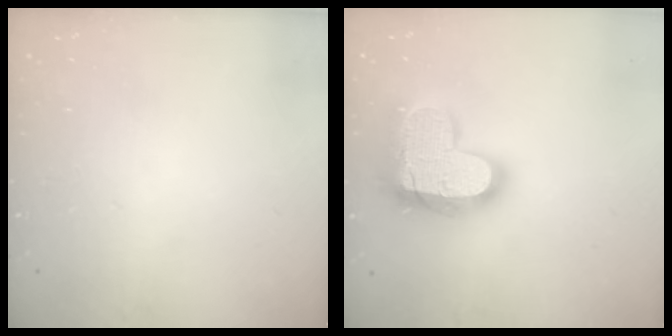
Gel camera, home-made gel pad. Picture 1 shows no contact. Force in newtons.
{"total": 23.7, "press": 23.7, "slide": 1.6}